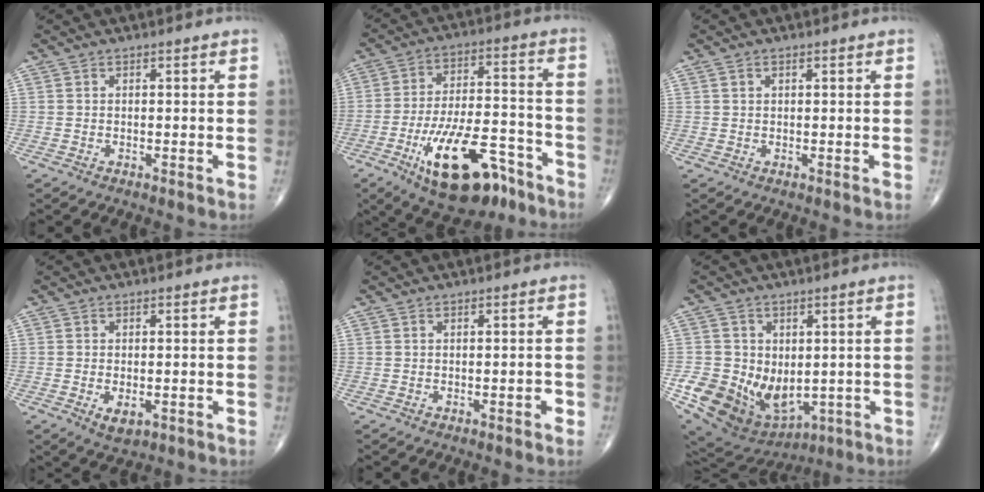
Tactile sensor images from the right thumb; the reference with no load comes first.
{"total": 19.4, "force": [-10.7, 8.2, 14.0], "torque": [-0.218, 0.064, -0.166]}
{"total": 0.9, "force": [0.4, 0.6, 0.5], "torque": [-0.010, 0.003, 0.007]}
{"total": 3.6, "force": [-1.3, 1.9, 2.8], "torque": [-0.043, -0.001, -0.013]}
{"total": 1.1, "force": [-0.5, 0.4, 0.8], "torque": [-0.007, 0.001, -0.008]}
{"total": 15.3, "force": [-2.1, 11.8, 9.5], "torque": [-0.156, -0.004, -0.001]}